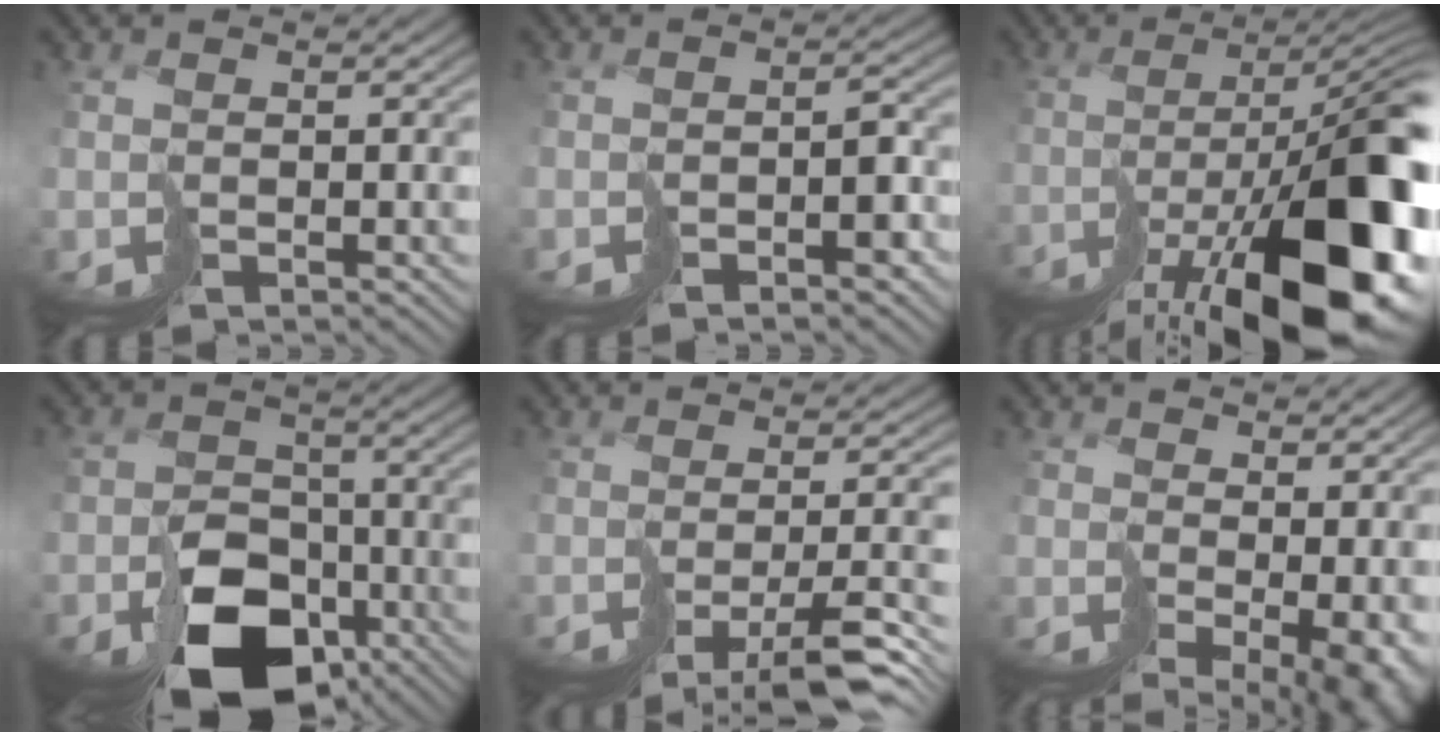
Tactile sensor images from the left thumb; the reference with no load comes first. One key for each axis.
{"total": 3.1, "fx": -2.3, "fy": 1.1, "fz": 1.8, "tx": -0.011, "ty": 0.004, "tz": -0.038}
{"total": 20.7, "fx": -10.2, "fy": 6.6, "fz": 16.7, "tx": -0.235, "ty": -0.041, "tz": -0.138}
{"total": 10.8, "fx": -5.9, "fy": 7.0, "fz": 5.7, "tx": -0.089, "ty": -0.017, "tz": -0.104}
{"total": 6.7, "fx": -4.4, "fy": 1.0, "fz": 5.0, "tx": -0.066, "ty": -0.007, "tz": -0.061}
{"total": 8.1, "fx": -0.7, "fy": 4.1, "fz": 6.9, "tx": -0.128, "ty": -0.037, "tz": 0.020}